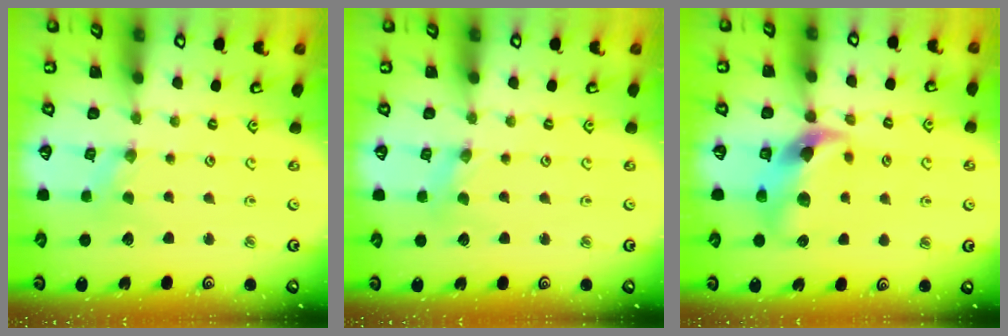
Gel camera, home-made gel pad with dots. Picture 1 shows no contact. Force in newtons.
{"total": 1.4, "press": 1.3, "slide": 0.2}
{"total": 10.4, "press": 10.3, "slide": 1.2}